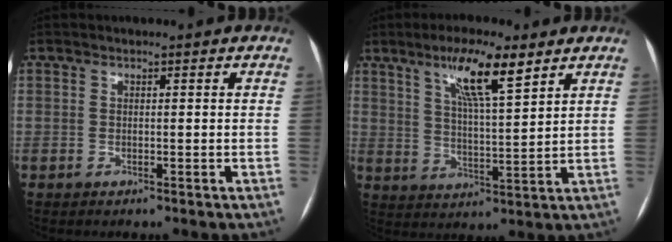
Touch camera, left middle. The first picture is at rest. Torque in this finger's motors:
{"motor_torque": [1.15, -0.99, 0.23, 0.06]}